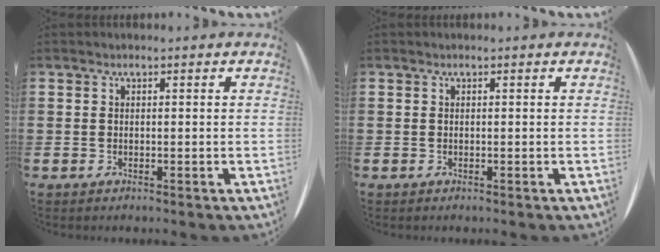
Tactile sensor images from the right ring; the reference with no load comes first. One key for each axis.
{"total": 0.0}